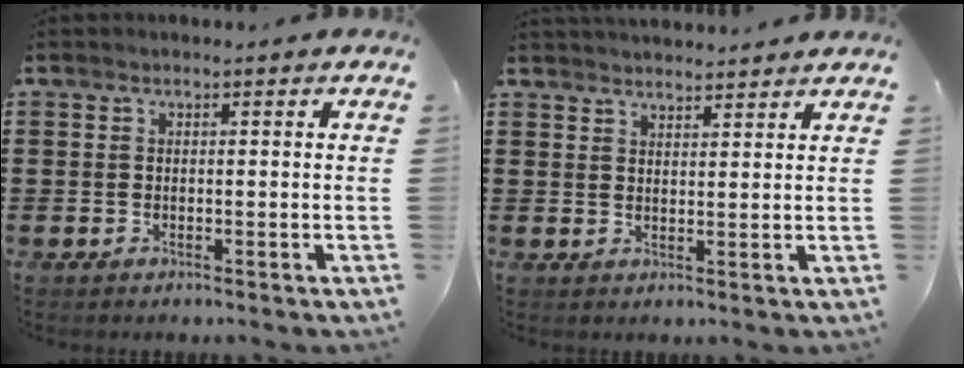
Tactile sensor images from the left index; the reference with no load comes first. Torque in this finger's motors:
{"motor_torque": [2.14, 0.00, 0.55, 0.10]}